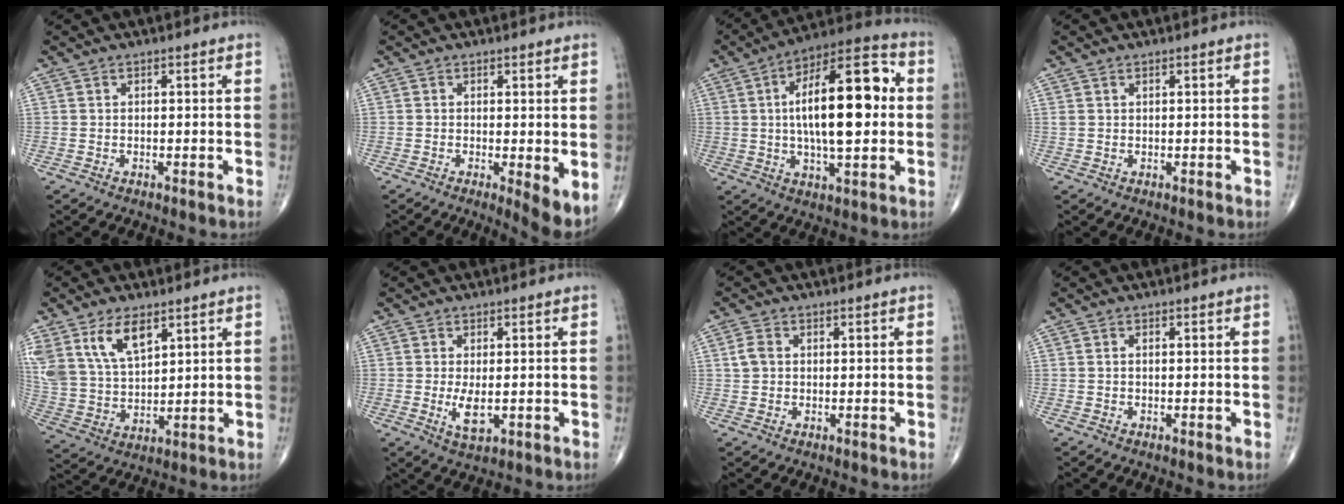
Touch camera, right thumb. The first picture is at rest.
{"total": 4.9, "force": [-0.6, 1.2, 4.7], "torque": [-0.071, -0.016, -0.013]}
{"total": 20.8, "force": [1.9, 7.9, 19.1], "torque": [-0.295, 0.023, 0.023]}
{"total": 0.7, "force": [0.4, 0.3, 0.4], "torque": [-0.010, 0.010, 0.011]}
{"total": 12.7, "force": [7.0, 6.6, 8.3], "torque": [-0.153, -0.023, 0.149]}
{"total": 4.4, "force": [-0.6, 1.9, 3.9], "torque": [-0.071, -0.011, -0.007]}
{"total": 2.6, "force": [0.3, 2.0, 1.6], "torque": [-0.031, 0.007, 0.005]}
{"total": 0.6, "force": [0.0, 0.3, 0.5], "torque": [-0.012, 0.001, -0.001]}